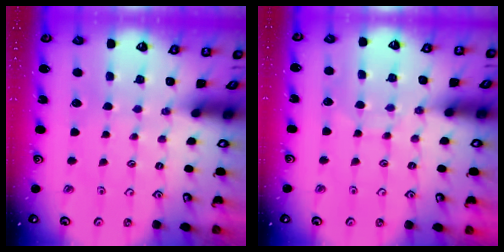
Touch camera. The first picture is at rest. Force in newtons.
{"total": 5.7, "press": 5.7, "slide": 0.6}